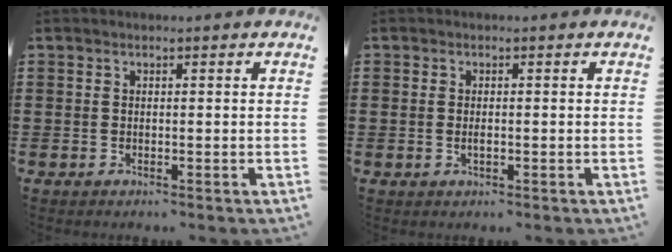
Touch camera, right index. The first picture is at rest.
{"total": 1.2, "force": [-0.2, 0.5, 1.1], "torque": [-0.021, 0.001, -0.004]}